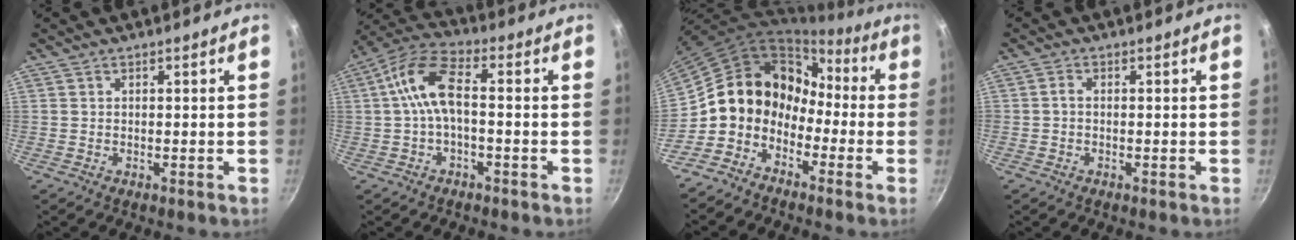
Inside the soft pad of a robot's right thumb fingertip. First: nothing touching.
{"total": 9.4, "force": [-0.6, 4.3, 8.4], "torque": [-0.172, 0.037, -0.023]}
{"total": 12.4, "force": [-3.8, 10.1, 6.0], "torque": [-0.062, 0.064, -0.089]}
{"total": 1.2, "force": [-0.2, 0.5, 1.1], "torque": [-0.033, 0.007, -0.008]}